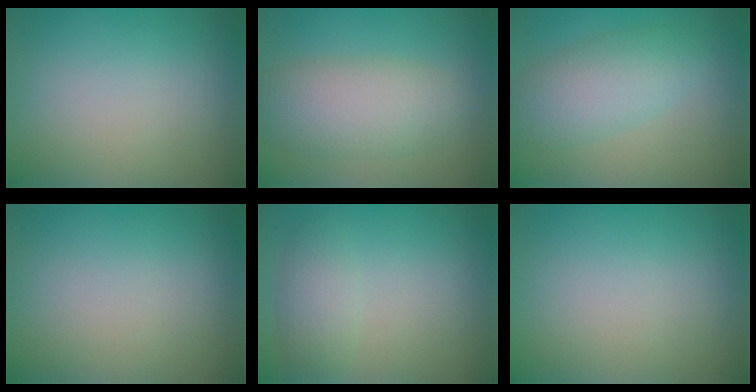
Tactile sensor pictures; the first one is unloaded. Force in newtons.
{"total": 5.2, "press": 5.2, "slide": 0.1}
{"total": 4.4, "press": 4.4, "slide": 0.1}
{"total": 0.0}
{"total": 2.3, "press": 2.3, "slide": 0.0}
{"total": 0.0}